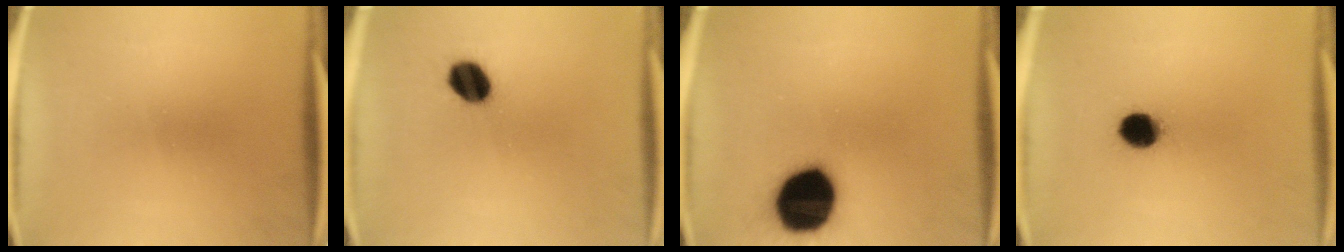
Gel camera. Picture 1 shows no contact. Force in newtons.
{"total": 7.5}
{"total": 19.7}
{"total": 7.1}